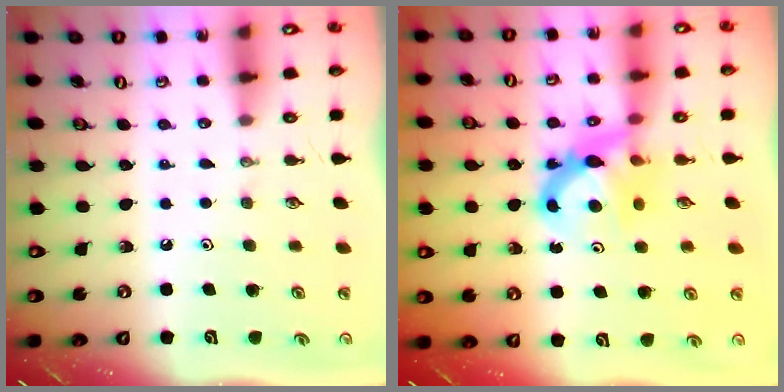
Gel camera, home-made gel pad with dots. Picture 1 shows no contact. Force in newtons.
{"total": 7.3, "press": 7.3, "slide": 0.5}